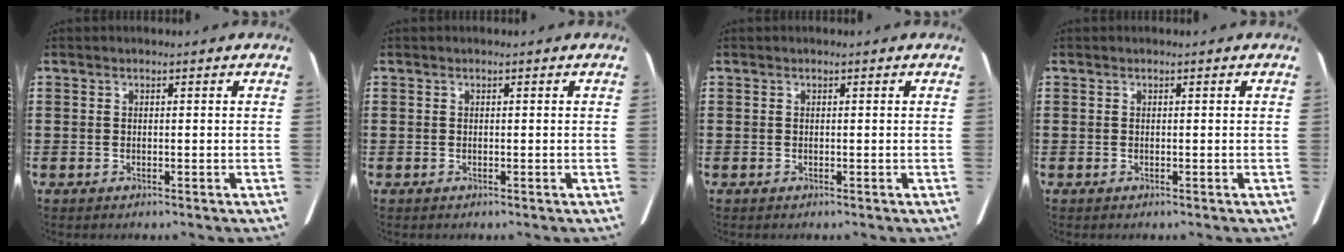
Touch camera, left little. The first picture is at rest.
{"total": 0.0}
{"total": 0.0}
{"total": 0.0}